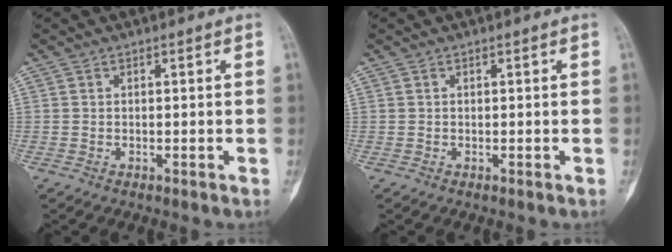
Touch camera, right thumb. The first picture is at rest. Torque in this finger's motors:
{"motor_torque": [0.80, 0.80, 0.00, 0.00, 0.00]}